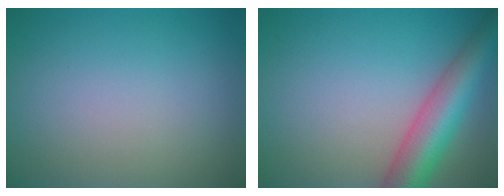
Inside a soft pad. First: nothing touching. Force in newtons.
{"total": 6.8, "press": 6.8, "slide": 0.3}